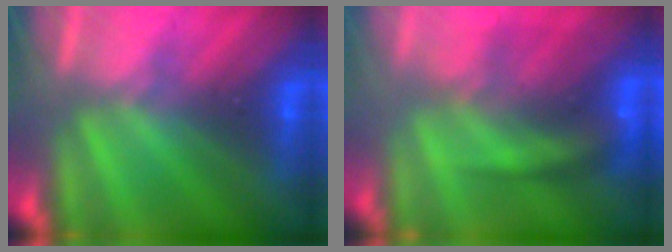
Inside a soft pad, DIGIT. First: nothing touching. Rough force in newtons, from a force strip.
{"total": 10.8}